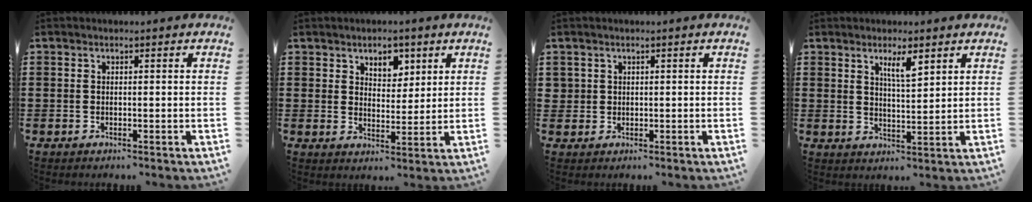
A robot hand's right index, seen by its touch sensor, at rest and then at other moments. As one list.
[{"total": 4.1, "force": [2.8, 2.7, 1.3], "torque": [-0.023, 0.004, 0.048]}, {"total": 1.2, "force": [0.5, 1.1, 0.1], "torque": [-0.006, 0.004, 0.010]}, {"total": 4.1, "force": [2.6, 0.8, 3.0], "torque": [-0.055, 0.001, 0.043]}]